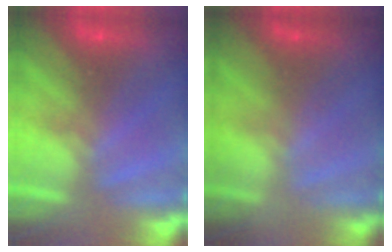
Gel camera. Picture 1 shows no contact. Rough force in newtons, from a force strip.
{"total": 1.6}